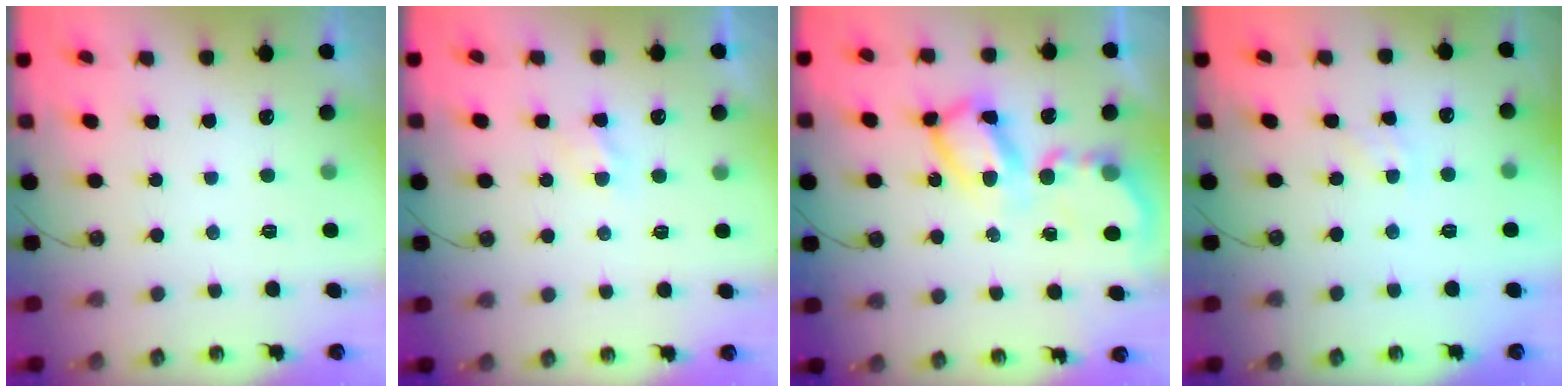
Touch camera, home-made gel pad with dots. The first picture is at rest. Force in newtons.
{"total": 3.0, "press": 3.0, "slide": 0.5}
{"total": 12.2, "press": 12.1, "slide": 1.1}
{"total": 0.9, "press": 0.9, "slide": 0.2}